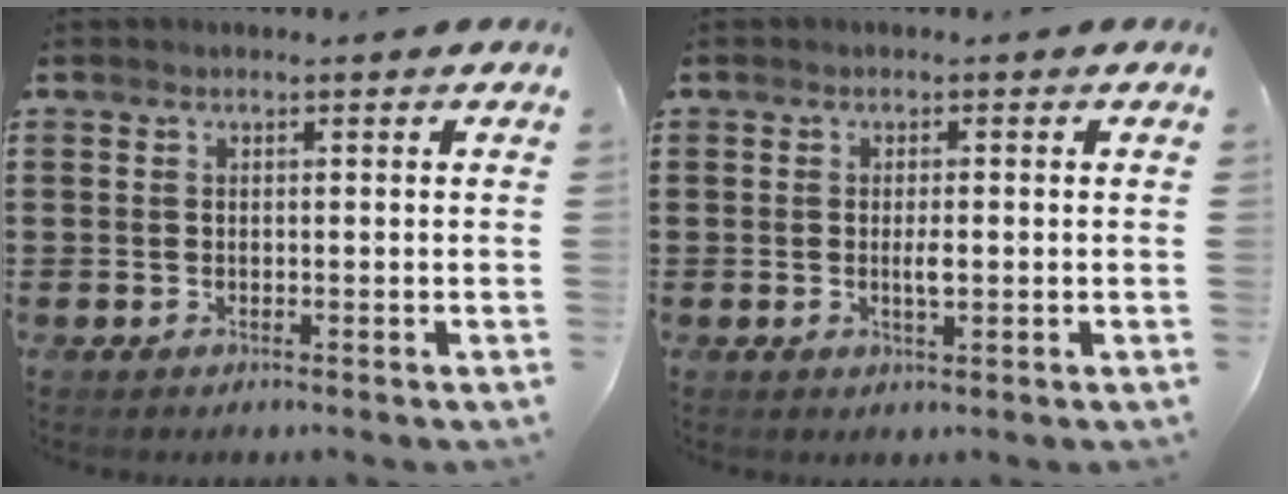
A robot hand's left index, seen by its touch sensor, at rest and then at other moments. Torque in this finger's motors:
{"motor_torque": [0.42, 0.02, 0.06, 0.06]}